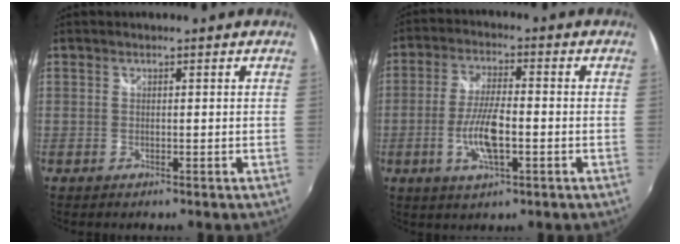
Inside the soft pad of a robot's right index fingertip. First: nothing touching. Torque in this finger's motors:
{"motor_torque": [0.28, -0.11, 0.48, 0.09]}